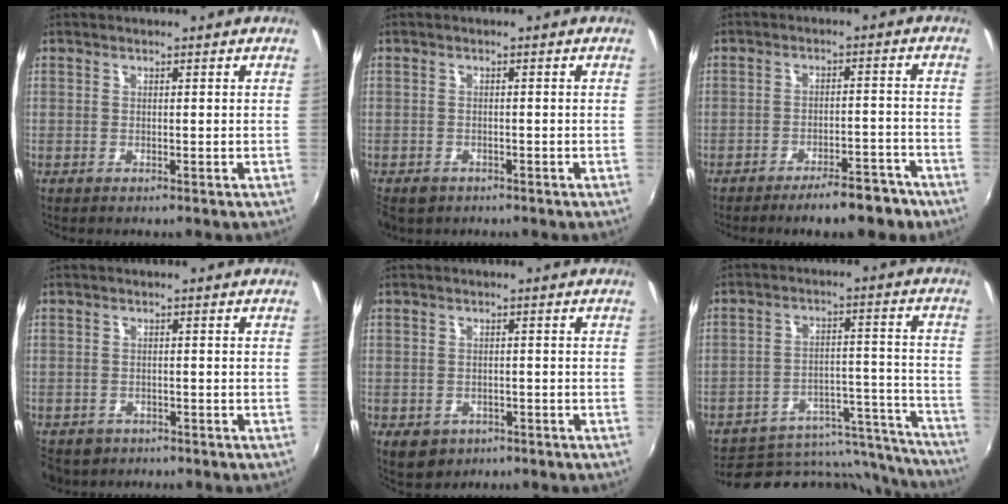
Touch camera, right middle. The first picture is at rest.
{"total": 3.7, "force": [-2.4, 2.4, 1.4], "torque": [-0.042, -0.009, -0.038]}
{"total": 7.8, "force": [-6.1, 2.2, 4.3], "torque": [-0.066, 0.016, -0.075]}
{"total": 5.5, "force": [-3.3, 3.9, 1.9], "torque": [-0.054, -0.009, -0.048]}
{"total": 5.3, "force": [-2.7, 4.0, 2.3], "torque": [-0.051, -0.012, -0.032]}
{"total": 21.2, "force": [-18.3, 7.9, 7.1], "torque": [-0.111, 0.029, -0.222]}